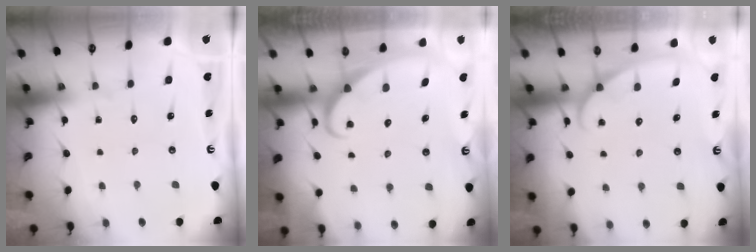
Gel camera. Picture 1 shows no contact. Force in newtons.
{"total": 2.4, "press": 2.4, "slide": 0.3}
{"total": 1.4, "press": 1.4, "slide": 0.2}